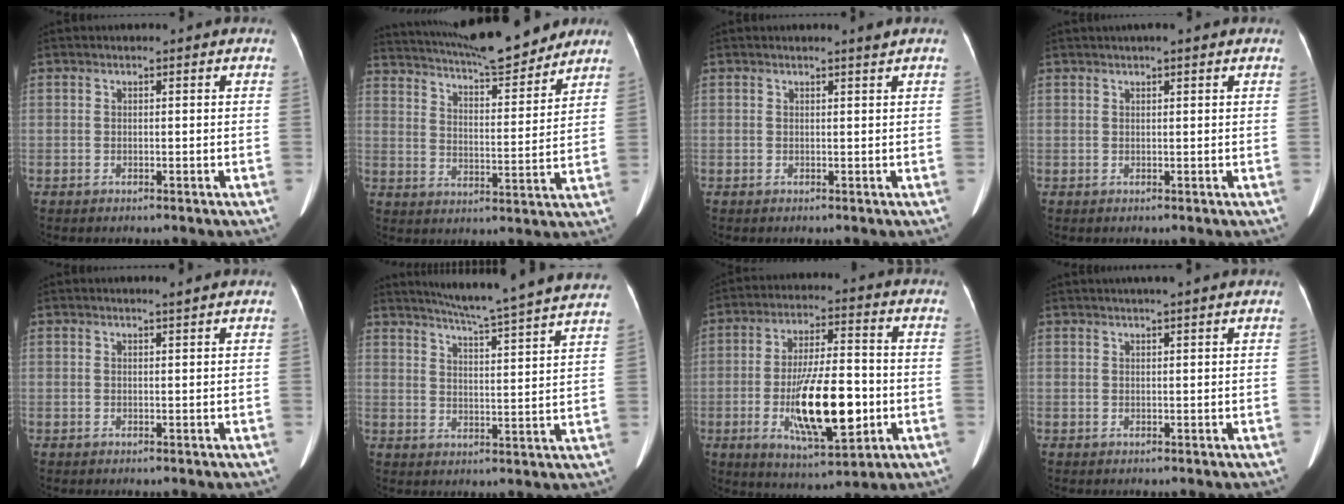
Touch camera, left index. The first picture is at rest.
{"total": 18.7, "force": [16.7, 2.5, 8.2], "torque": [-0.141, 0.011, 0.245]}
{"total": 0.7, "force": [0.6, -0.3, 0.3], "torque": [-0.015, -0.009, 0.014]}
{"total": 2.6, "force": [1.9, 0.2, 1.7], "torque": [-0.023, 0.019, 0.026]}
{"total": 0.7, "force": [0.6, -0.3, 0.2], "torque": [-0.015, -0.008, 0.015]}
{"total": 21.2, "force": [19.3, -1.1, 8.8], "torque": [-0.140, -0.036, 0.244]}
{"total": 15.0, "force": [-3.3, 4.1, 14.1], "torque": [-0.252, -0.007, -0.050]}
{"total": 4.1, "force": [3.4, -0.3, 2.2], "torque": [-0.027, 0.026, 0.046]}